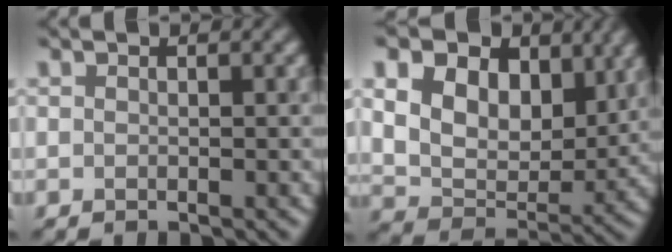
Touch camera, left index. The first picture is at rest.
{"total": 11.8, "force": [4.9, 8.0, 7.2], "torque": [-0.146, 0.009, 0.089]}